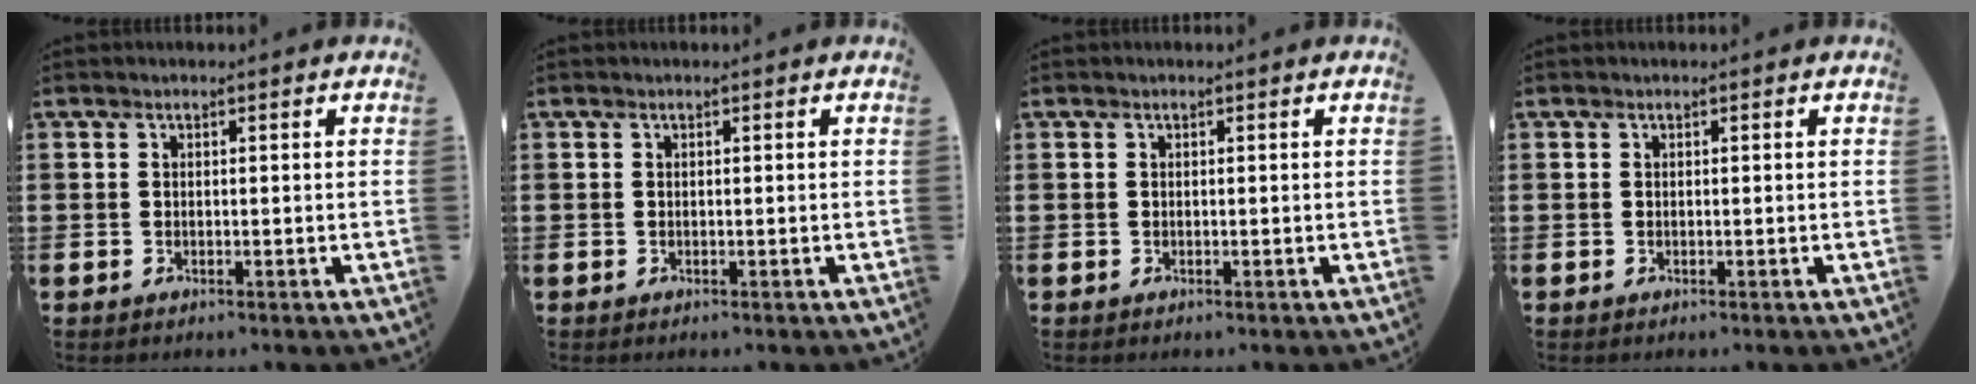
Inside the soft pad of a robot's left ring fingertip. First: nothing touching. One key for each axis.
{"total": 0.0}
{"total": 0.0}
{"total": 0.0}